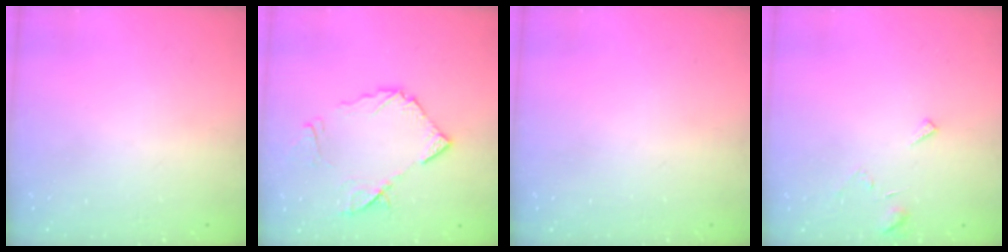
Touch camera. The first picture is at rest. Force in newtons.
{"total": 11.1, "press": 11.0, "slide": 1.3}
{"total": 0.0}
{"total": 4.5, "press": 4.5, "slide": 0.3}